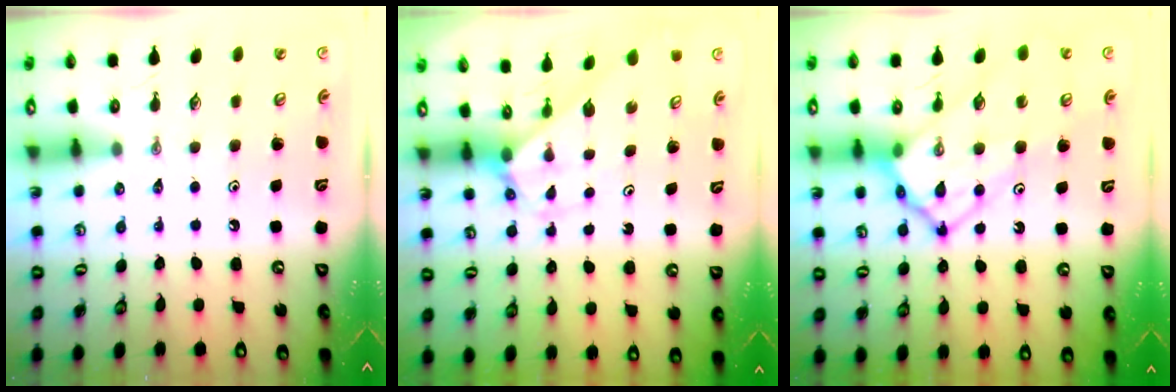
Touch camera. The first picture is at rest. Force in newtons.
{"total": 2.2, "press": 2.2, "slide": 0.2}
{"total": 17.0, "press": 16.9, "slide": 1.7}